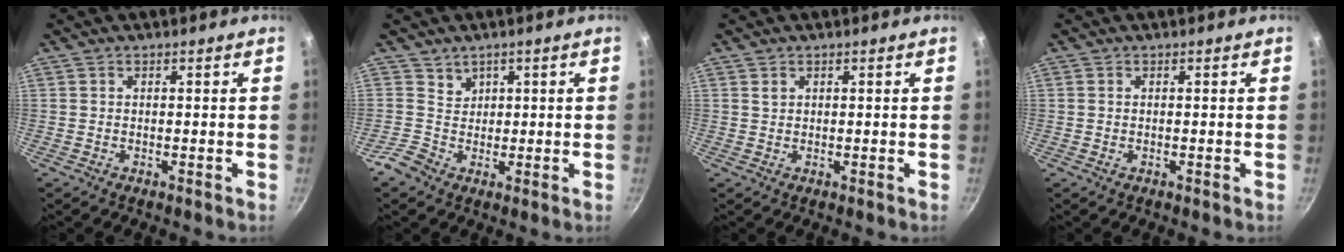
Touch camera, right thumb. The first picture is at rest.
{"total": 3.2, "force": [0.6, 3.1, 0.3], "torque": [0.023, 0.007, 0.008]}
{"total": 0.9, "force": [0.5, 0.6, 0.4], "torque": [-0.006, 0.000, 0.009]}
{"total": 0.0}